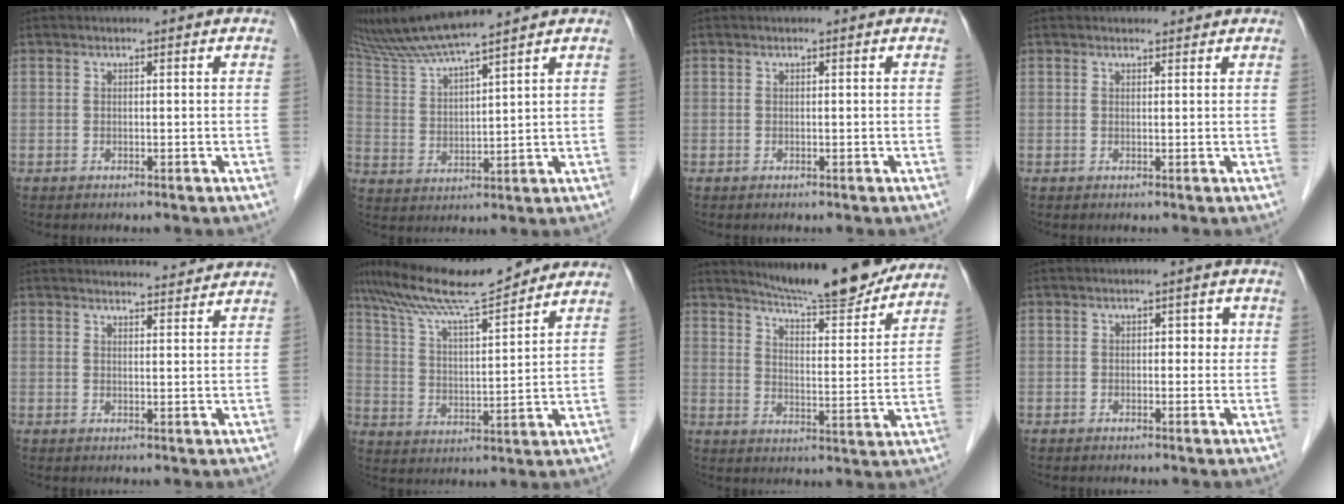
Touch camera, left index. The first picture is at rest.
{"total": 10.1, "force": [9.1, -1.2, 4.4], "torque": [-0.090, 0.015, 0.176]}
{"total": 0.0}
{"total": 1.6, "force": [1.5, 0.5, 0.1], "torque": [-0.006, 0.010, 0.020]}
{"total": 7.7, "force": [7.6, 0.7, 1.1], "torque": [-0.009, 0.012, 0.086]}
{"total": 15.7, "force": [13.4, 1.1, 8.0], "torque": [-0.148, 0.023, 0.225]}
{"total": 14.5, "force": [13.6, 1.0, 5.1], "torque": [-0.076, -0.020, 0.188]}
{"total": 2.4, "force": [0.2, 1.4, 1.9], "torque": [-0.019, 0.014, 0.000]}